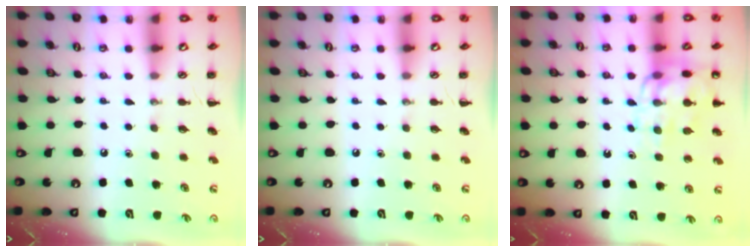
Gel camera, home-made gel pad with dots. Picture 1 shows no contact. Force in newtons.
{"total": 0.0}
{"total": 12.3, "press": 12.1, "slide": 2.2}